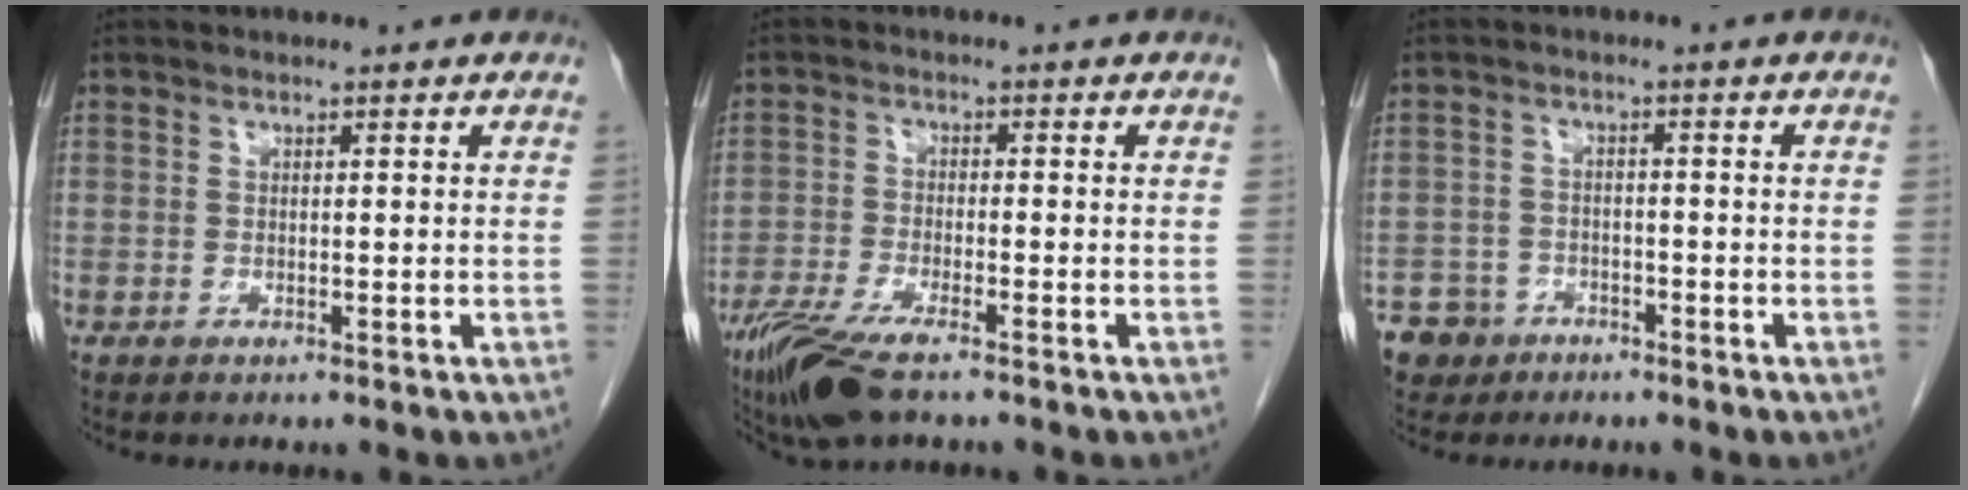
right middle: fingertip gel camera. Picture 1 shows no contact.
{"total": 8.8, "force": [-6.3, 1.6, 6.0], "torque": [-0.115, -0.022, -0.113]}
{"total": 5.6, "force": [-3.6, 4.2, 0.3], "torque": [-0.004, 0.006, -0.060]}